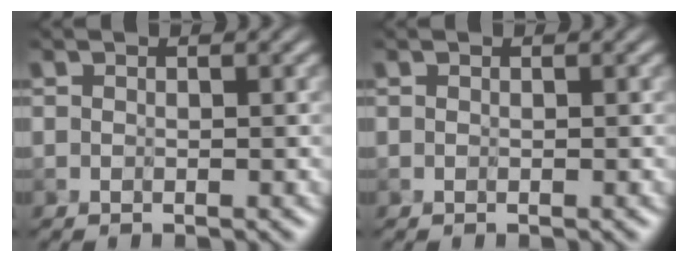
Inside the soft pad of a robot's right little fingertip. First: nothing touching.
{"total": 0.0}